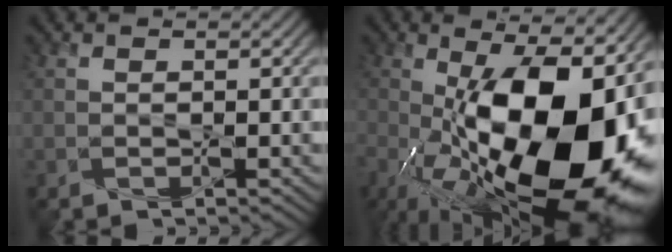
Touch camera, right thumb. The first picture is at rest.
{"total": 22.4, "force": [-3.4, 11.1, 19.2], "torque": [-0.334, -0.039, -0.037]}